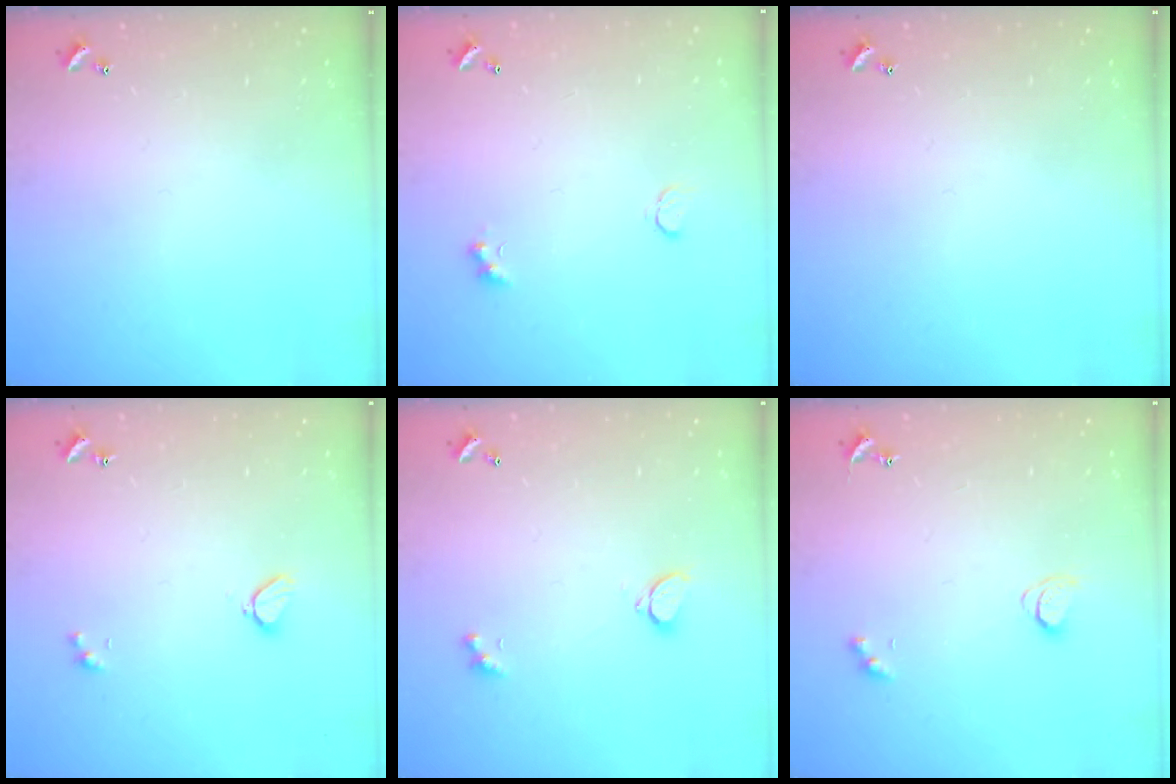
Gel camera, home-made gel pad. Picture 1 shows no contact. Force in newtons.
{"total": 2.9, "press": 2.8, "slide": 0.6}
{"total": 0.0}
{"total": 2.1, "press": 2.0, "slide": 0.6}
{"total": 1.0, "press": 0.8, "slide": 0.5}
{"total": 1.8, "press": 1.8, "slide": 0.3}